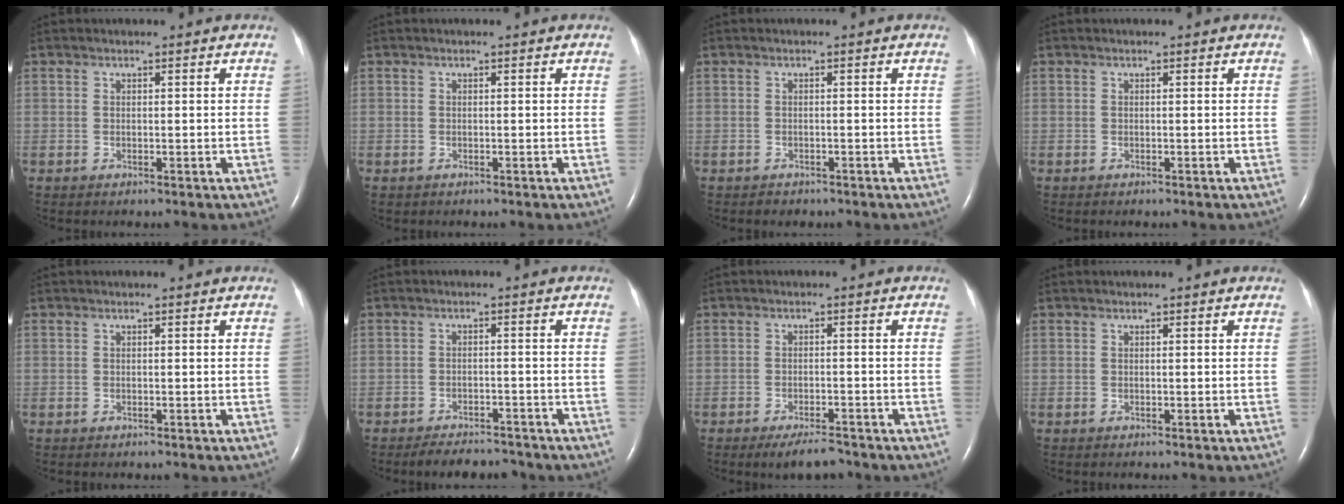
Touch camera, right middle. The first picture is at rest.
{"total": 0.0}
{"total": 1.1, "force": [-0.9, 0.7, 0.1], "torque": [-0.006, 0.000, -0.012]}
{"total": 0.0}
{"total": 0.0}
{"total": 6.0, "force": [-5.5, 1.8, 1.5], "torque": [-0.022, -0.005, -0.079]}
{"total": 4.5, "force": [-3.7, 1.1, 2.4], "torque": [-0.041, -0.004, -0.058]}
{"total": 0.0}